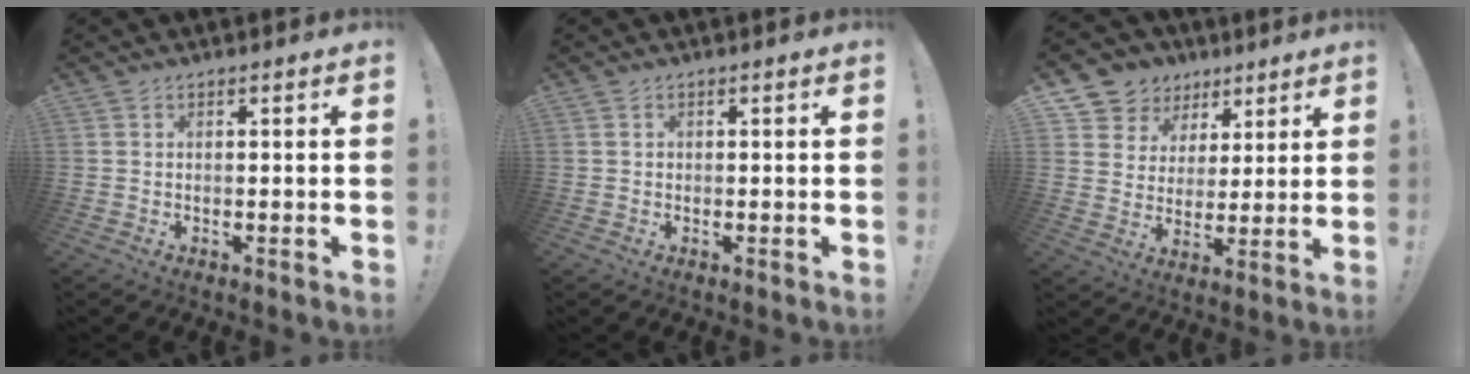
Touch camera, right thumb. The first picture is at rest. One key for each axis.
{"total": 0.6, "fx": 0.1, "fy": 0.6, "fz": 0.1, "tx": 0.002, "ty": 0.001, "tz": 0.000}
{"total": 9.3, "fx": 4.9, "fy": 7.7, "fz": 1.4, "tx": -0.026, "ty": -0.037, "tz": 0.103}